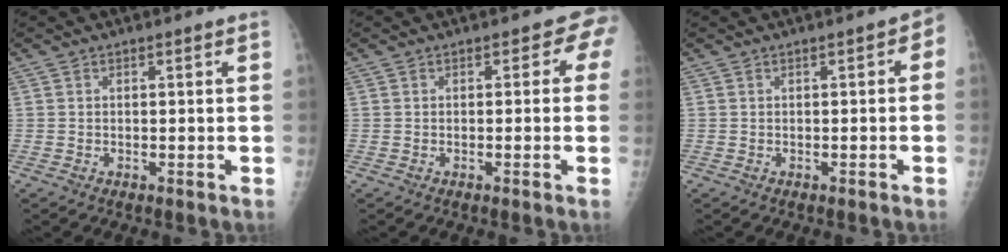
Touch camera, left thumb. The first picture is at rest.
{"total": 2.2, "force": [0.2, 1.8, 1.3], "torque": [0.017, 0.010, -0.012]}
{"total": 2.1, "force": [-0.2, 1.2, 1.7], "torque": [0.001, 0.012, -0.011]}